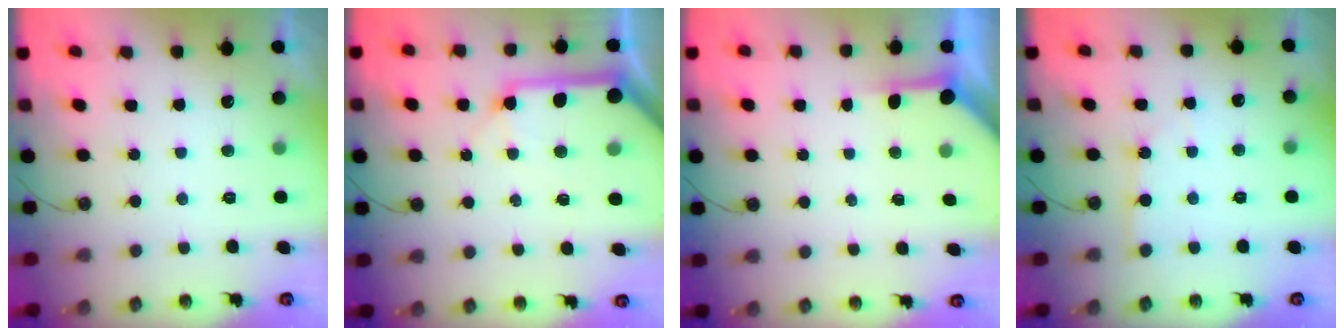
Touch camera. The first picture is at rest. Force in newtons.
{"total": 15.4, "press": 15.2, "slide": 2.2}
{"total": 3.8, "press": 3.8, "slide": 0.4}
{"total": 2.3, "press": 2.3, "slide": 0.3}